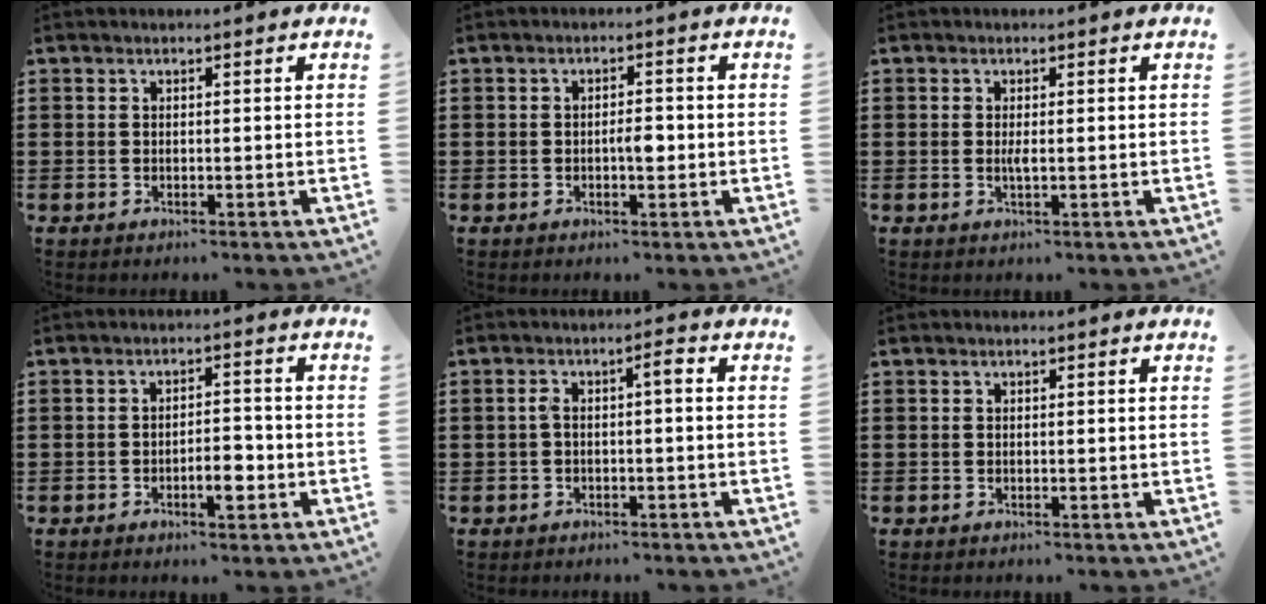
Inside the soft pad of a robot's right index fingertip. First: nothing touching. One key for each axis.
{"total": 2.4, "fx": -0.5, "fy": 0.7, "fz": 2.2, "tx": -0.033, "ty": -0.002, "tz": -0.012}
{"total": 1.5, "fx": -0.2, "fy": 0.3, "fz": 1.4, "tx": -0.027, "ty": -0.003, "tz": -0.003}
{"total": 4.0, "fx": -1.6, "fy": 1.4, "fz": 3.4, "tx": -0.058, "ty": 0.004, "tz": -0.028}
{"total": 2.6, "fx": -0.6, "fy": 0.5, "fz": 2.5, "tx": -0.047, "ty": 0.006, "tz": -0.015}
{"total": 0.0}